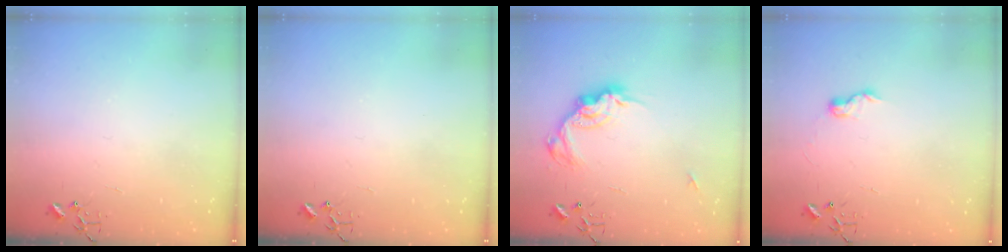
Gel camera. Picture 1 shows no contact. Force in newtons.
{"total": 0.0}
{"total": 15.3, "press": 15.3, "slide": 1.0}
{"total": 6.0, "press": 6.0, "slide": 0.3}